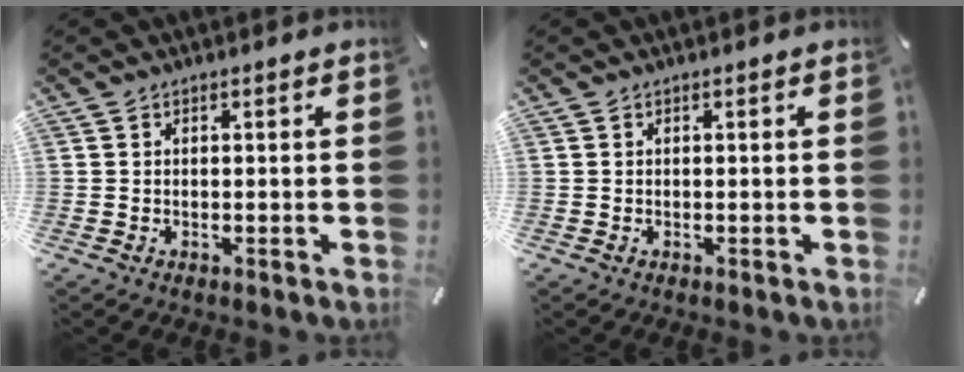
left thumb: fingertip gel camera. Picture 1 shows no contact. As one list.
[{"total": 0.0}]